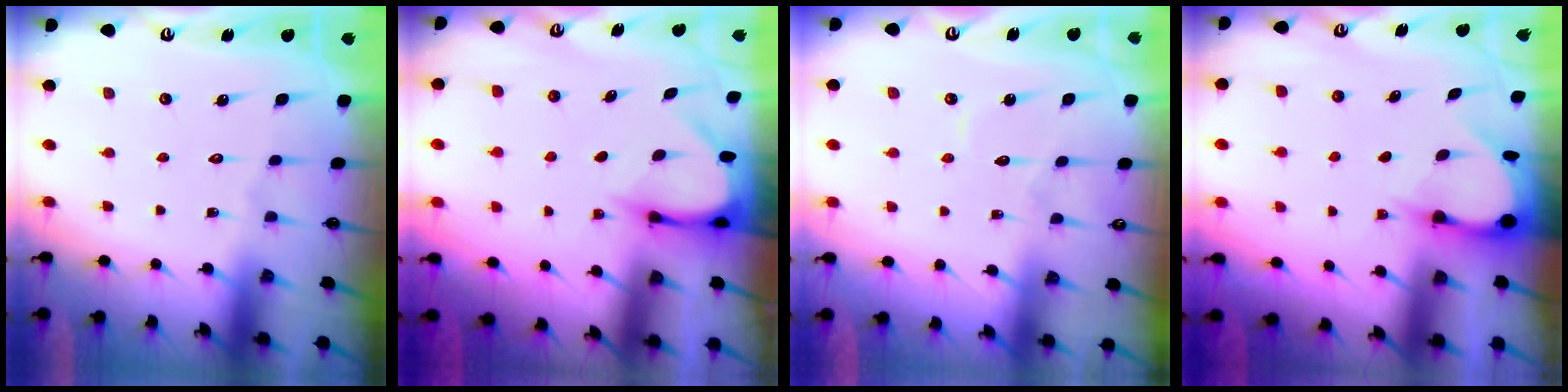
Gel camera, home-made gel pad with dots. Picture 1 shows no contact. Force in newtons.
{"total": 3.6, "press": 3.6, "slide": 0.3}
{"total": 4.8, "press": 4.7, "slide": 0.4}
{"total": 3.4, "press": 3.4, "slide": 0.4}